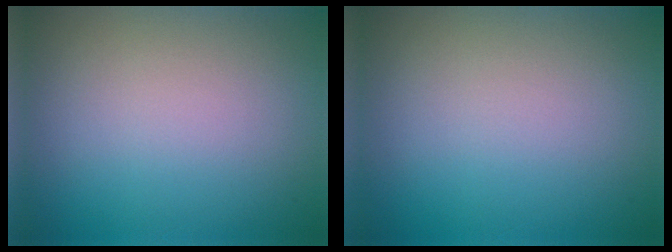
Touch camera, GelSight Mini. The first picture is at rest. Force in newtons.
{"total": 0.0}